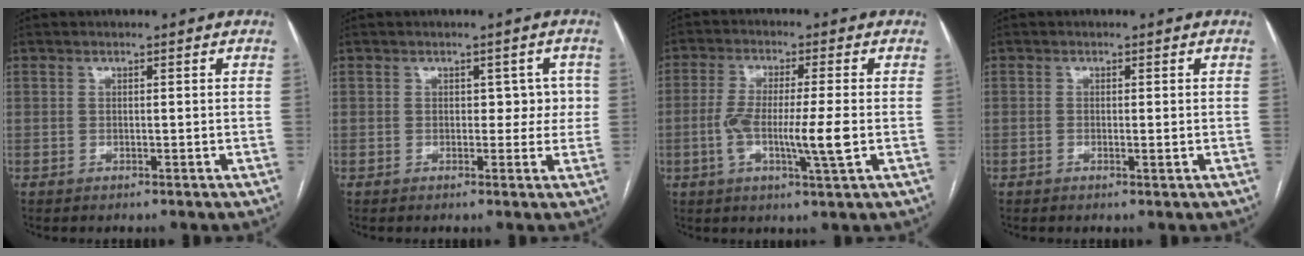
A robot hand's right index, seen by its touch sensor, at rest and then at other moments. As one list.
[{"total": 3.3, "force": [0.4, 2.3, 2.3], "torque": [-0.012, 0.015, 0.005]}, {"total": 8.8, "force": [-1.6, 0.2, 8.7], "torque": [-0.164, -0.007, -0.033]}, {"total": 1.0, "force": [-0.2, 0.2, 0.9], "torque": [-0.015, -0.003, -0.003]}]